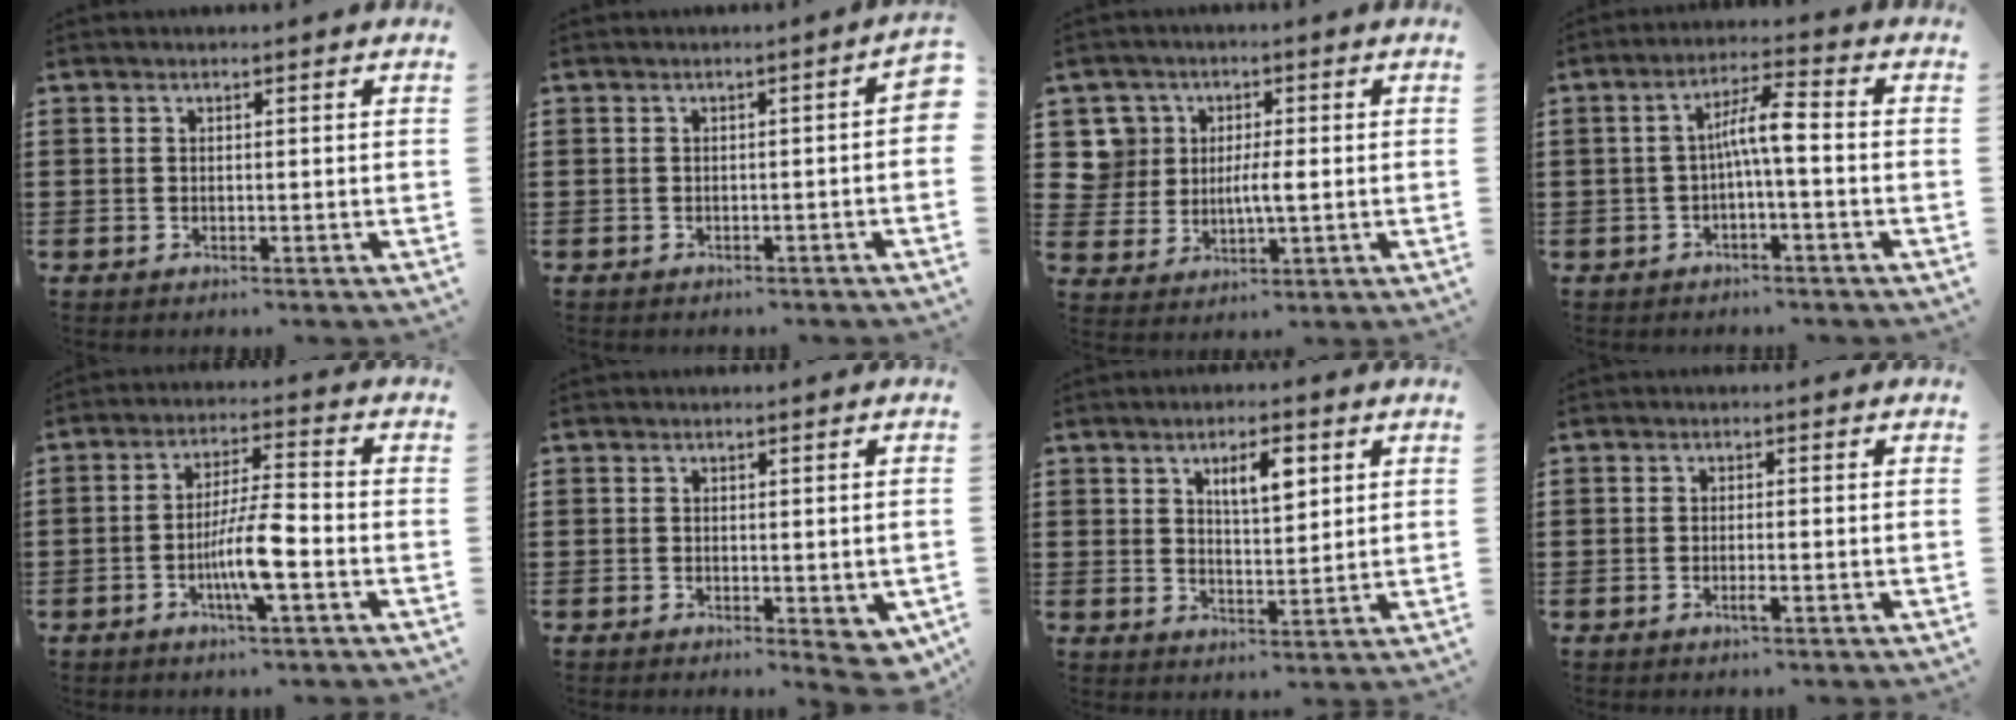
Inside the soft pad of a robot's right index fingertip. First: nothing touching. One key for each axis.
{"total": 1.7, "fx": -1.0, "fy": 0.4, "fz": 1.3, "tx": -0.022, "ty": 0.000, "tz": -0.020}
{"total": 5.1, "fx": 0.8, "fy": 4.4, "fz": 2.4, "tx": -0.059, "ty": 0.012, "tz": 0.012}
{"total": 5.8, "fx": -0.8, "fy": 1.0, "fz": 5.7, "tx": -0.107, "ty": 0.012, "tz": -0.019}
{"total": 7.6, "fx": -2.6, "fy": 1.2, "fz": 7.0, "tx": -0.136, "ty": -0.005, "tz": -0.053}
{"total": 1.4, "fx": -0.1, "fy": 0.7, "fz": 1.3, "tx": -0.023, "ty": 0.002, "tz": -0.001}
{"total": 4.9, "fx": 2.3, "fy": 1.8, "fz": 3.9, "tx": -0.068, "ty": 0.003, "tz": 0.035}
{"total": 1.6, "fx": -0.8, "fy": 0.0, "fz": 1.3, "tx": -0.022, "ty": -0.005, "tz": -0.014}